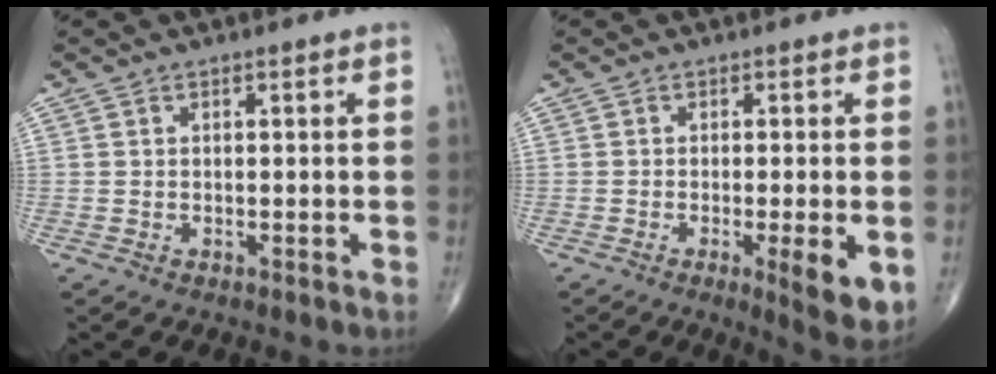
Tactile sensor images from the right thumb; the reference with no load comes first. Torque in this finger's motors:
{"motor_torque": [0.80, 0.97, 0.69, -0.14, 0.21]}